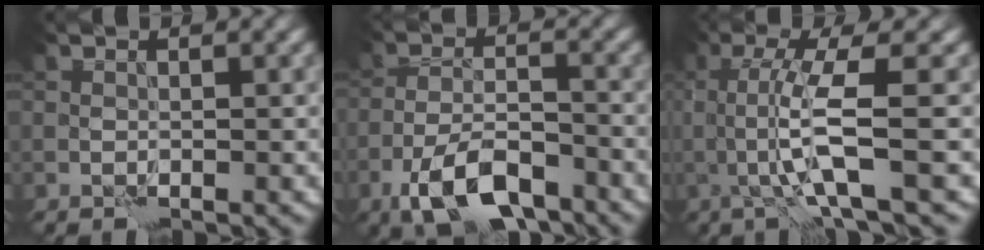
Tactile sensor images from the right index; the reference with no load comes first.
{"total": 7.2, "force": [-4.5, 2.7, 4.9], "torque": [-0.086, -0.001, -0.085]}
{"total": 5.1, "force": [-0.3, 0.3, 5.1], "torque": [-0.099, 0.002, -0.006]}